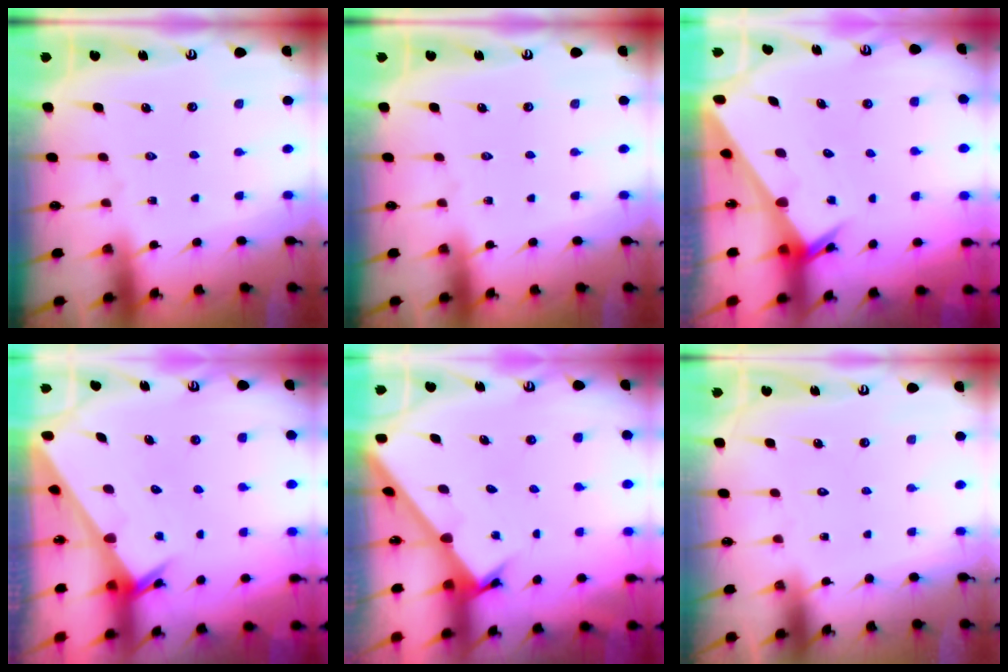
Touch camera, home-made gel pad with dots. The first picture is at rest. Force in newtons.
{"total": 0.0}
{"total": 2.4, "press": 2.4, "slide": 0.0}
{"total": 2.2, "press": 2.2, "slide": 0.1}
{"total": 2.0, "press": 2.0, "slide": 0.2}
{"total": 1.6, "press": 1.6, "slide": 0.1}